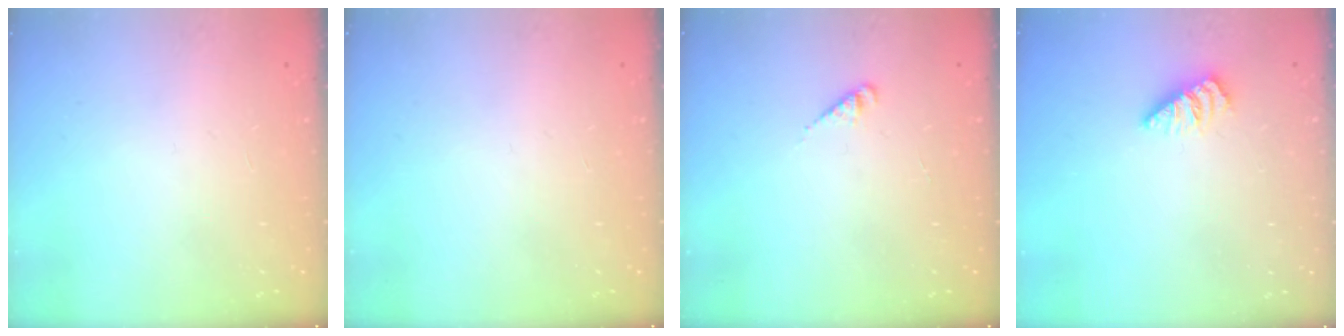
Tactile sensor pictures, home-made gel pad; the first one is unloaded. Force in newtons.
{"total": 0.0}
{"total": 1.8, "press": 1.8, "slide": 0.3}
{"total": 0.0}